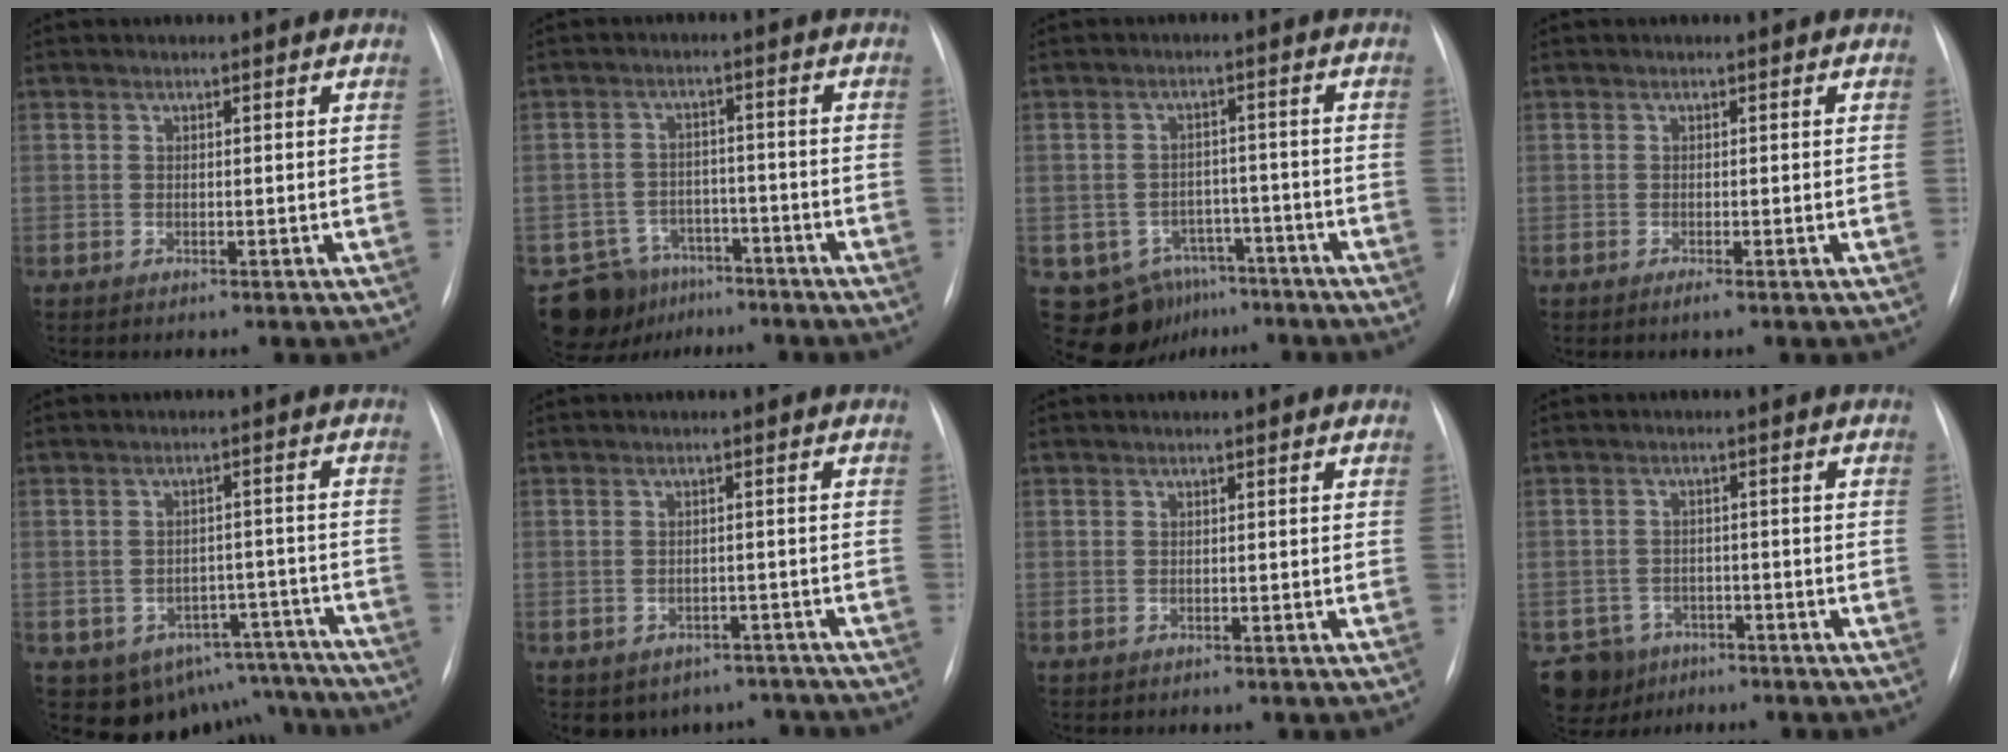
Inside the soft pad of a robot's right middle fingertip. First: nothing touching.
{"total": 9.4, "force": [-6.9, 6.2, 1.2], "torque": [-0.028, 0.018, -0.101]}
{"total": 9.2, "force": [-6.0, 6.7, 2.3], "torque": [-0.032, 0.021, -0.081]}
{"total": 0.7, "force": [-0.5, -0.1, 0.5], "torque": [-0.010, -0.002, -0.009]}
{"total": 12.3, "force": [-9.6, 7.2, 2.3], "torque": [-0.013, 0.044, -0.108]}
{"total": 7.0, "force": [-5.6, 4.2, 0.7], "torque": [0.007, 0.019, -0.063]}
{"total": 0.0}
{"total": 6.2, "force": [-4.2, 4.5, 0.2], "torque": [-0.002, 0.005, -0.065]}